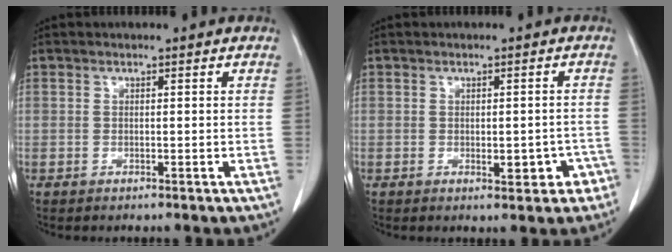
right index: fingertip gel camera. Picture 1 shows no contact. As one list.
[{"total": 4.1, "force": [-1.7, 1.9, 3.2], "torque": [-0.027, 0.009, -0.014]}]